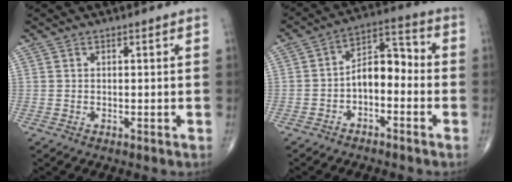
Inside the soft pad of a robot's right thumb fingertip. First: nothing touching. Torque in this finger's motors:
{"motor_torque": [1.51, 1.07, 1.10, -0.68, -0.04]}